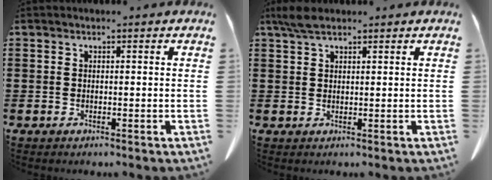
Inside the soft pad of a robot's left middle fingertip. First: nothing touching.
{"total": 3.2, "force": [2.1, 1.1, 2.1], "torque": [-0.046, 0.005, 0.040]}